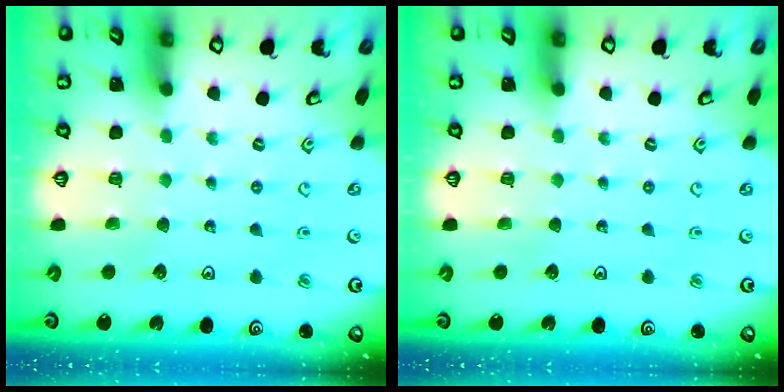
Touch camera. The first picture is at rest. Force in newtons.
{"total": 0.0}